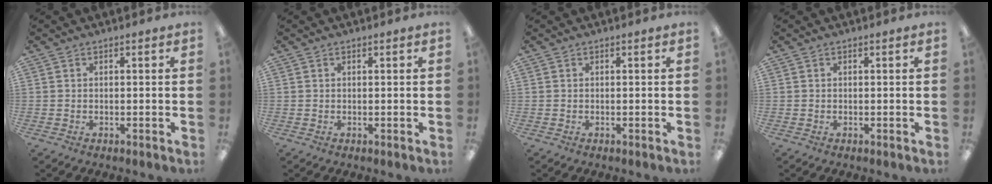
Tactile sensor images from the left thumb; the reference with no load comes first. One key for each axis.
{"total": 0.0}
{"total": 0.0}
{"total": 0.0}